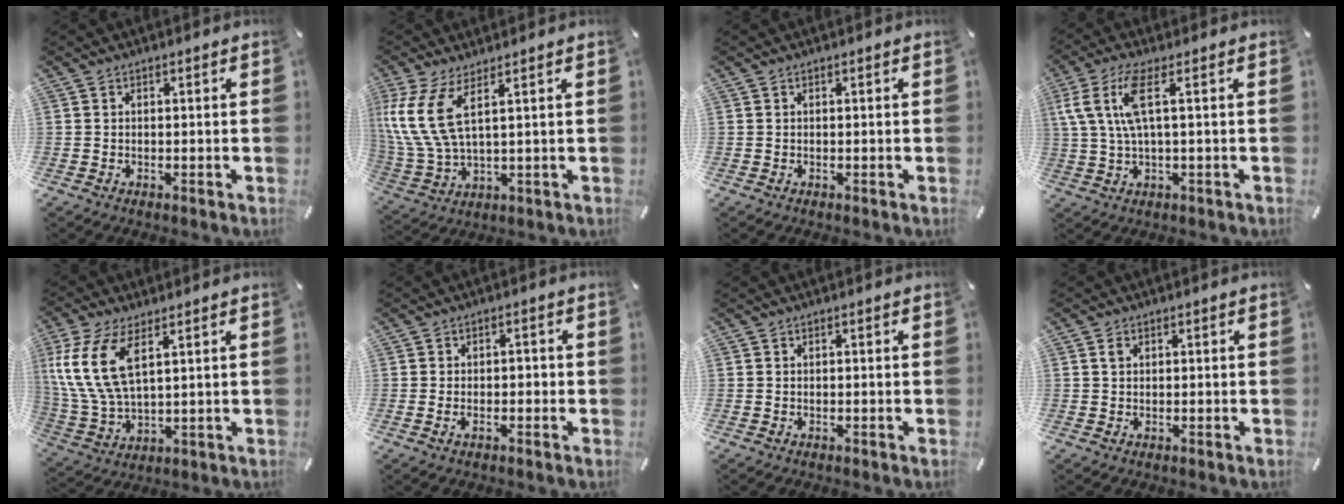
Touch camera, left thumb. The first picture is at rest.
{"total": 11.8, "force": [4.6, 4.8, 9.8], "torque": [-0.238, -0.024, 0.083]}
{"total": 0.0}
{"total": 9.8, "force": [2.4, 2.8, 9.0], "torque": [-0.199, -0.008, 0.036]}
{"total": 12.7, "force": [5.3, 6.1, 9.8], "torque": [-0.242, -0.017, 0.093]}
{"total": 2.3, "force": [-0.8, 1.3, 1.7], "torque": [-0.032, 0.006, -0.016]}
{"total": 0.0}
{"total": 1.0, "force": [0.5, 0.7, 0.5], "torque": [-0.003, 0.001, 0.006]}